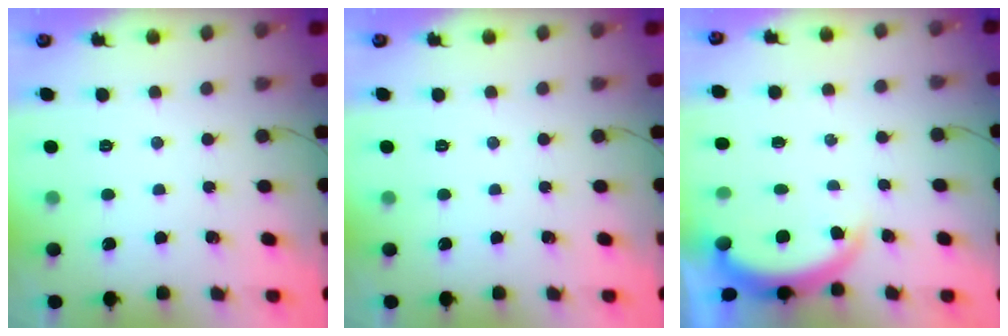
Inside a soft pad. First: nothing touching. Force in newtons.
{"total": 0.0}
{"total": 4.0, "press": 4.0, "slide": 0.5}